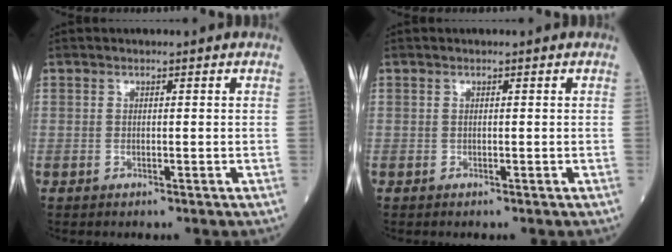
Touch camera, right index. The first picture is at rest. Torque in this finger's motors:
{"motor_torque": [0.01, 0.01, 0.01, 0.01]}